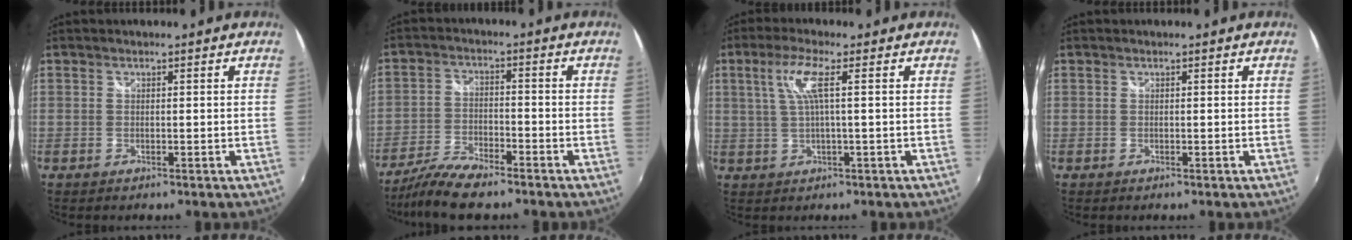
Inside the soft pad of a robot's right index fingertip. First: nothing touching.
{"total": 8.7, "force": [-7.4, 1.8, 4.2], "torque": [-0.098, -0.012, -0.141]}
{"total": 5.5, "force": [1.4, -0.1, 5.4], "torque": [-0.106, 0.003, 0.034]}
{"total": 0.0}